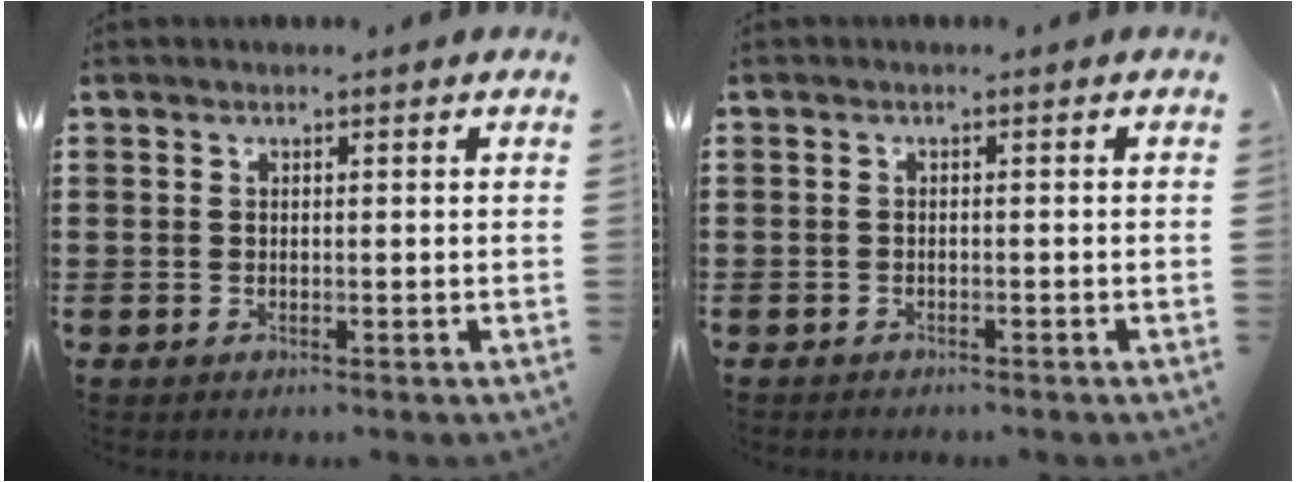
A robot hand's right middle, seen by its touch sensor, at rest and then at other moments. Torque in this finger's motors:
{"motor_torque": [0.45, 0.30, 0.28, 0.08]}